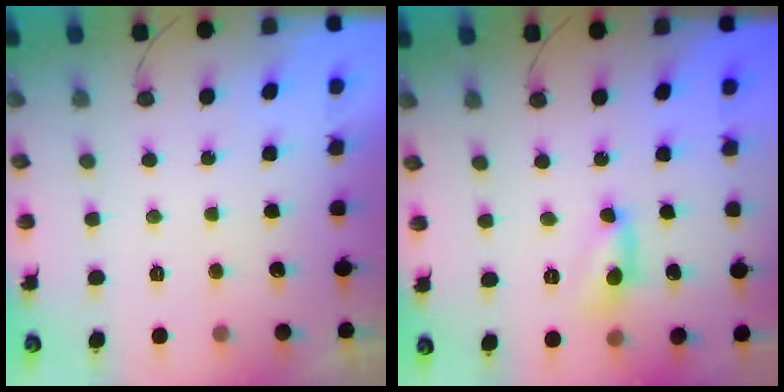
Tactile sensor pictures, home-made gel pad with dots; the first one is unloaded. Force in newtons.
{"total": 6.0, "press": 6.0, "slide": 0.4}